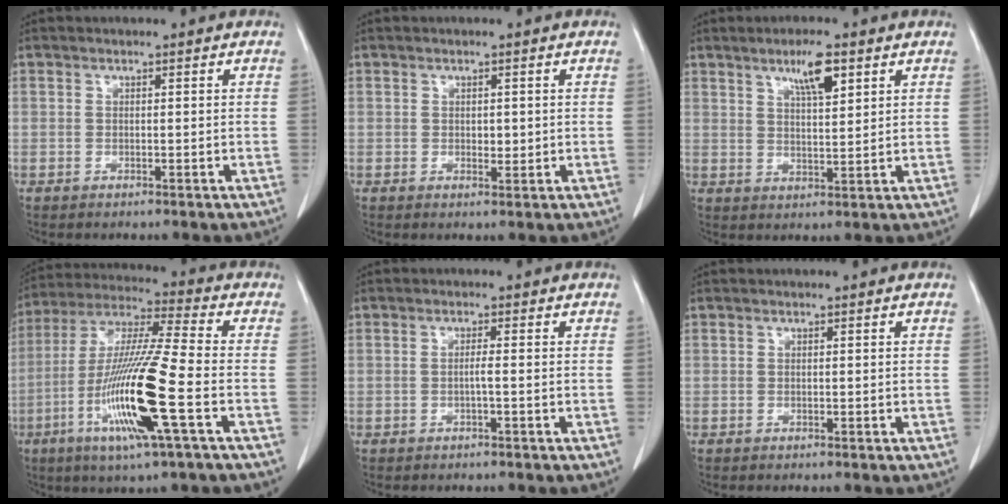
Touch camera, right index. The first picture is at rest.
{"total": 1.5, "force": [0.1, 0.9, 1.2], "torque": [-0.016, -0.003, 0.005]}
{"total": 5.7, "force": [3.3, 1.0, 4.6], "torque": [-0.082, 0.000, 0.056]}
{"total": 17.3, "force": [-5.6, 0.0, 16.3], "torque": [-0.334, -0.021, -0.111]}
{"total": 1.1, "force": [-0.3, -0.2, 1.1], "torque": [-0.020, 0.001, -0.006]}
{"total": 0.0}